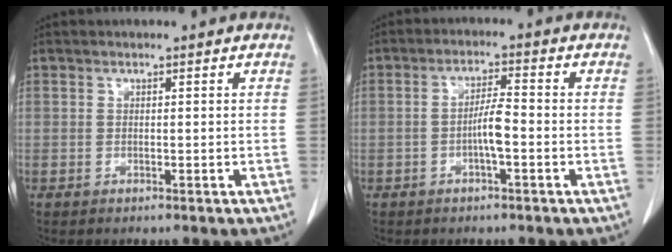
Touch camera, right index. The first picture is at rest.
{"total": 3.9, "force": [-1.1, 0.4, 3.7], "torque": [-0.066, 0.009, -0.018]}